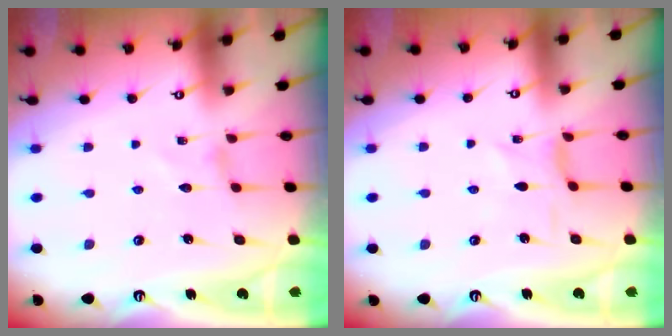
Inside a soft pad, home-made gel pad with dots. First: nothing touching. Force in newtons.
{"total": 0.0}